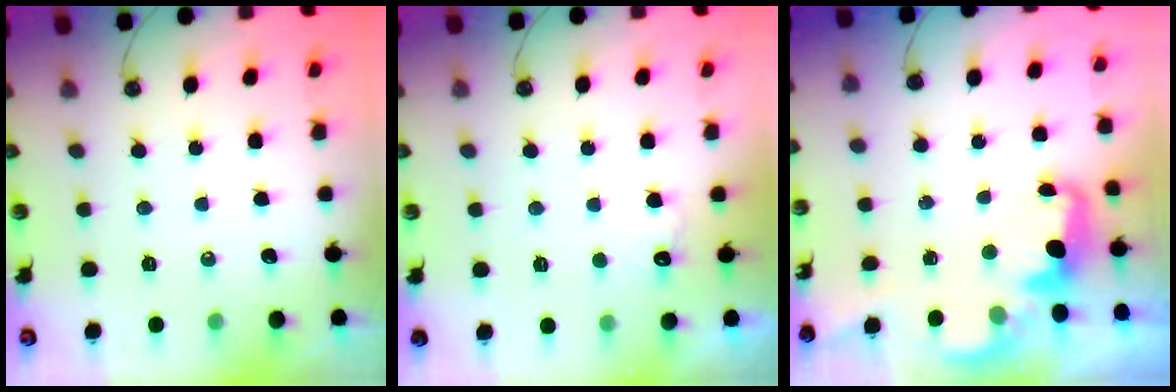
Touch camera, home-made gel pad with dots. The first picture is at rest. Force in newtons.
{"total": 5.1, "press": 5.0, "slide": 1.1}
{"total": 2.7, "press": 2.7, "slide": 0.7}